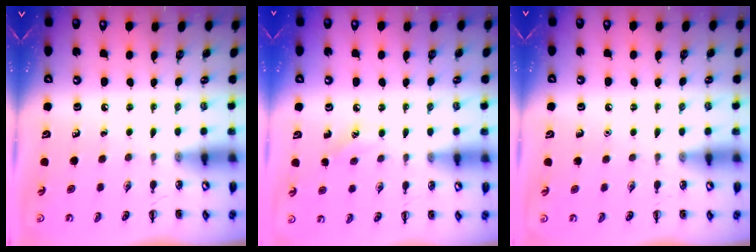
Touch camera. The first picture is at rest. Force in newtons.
{"total": 6.6, "press": 6.4, "slide": 1.8}
{"total": 1.5, "press": 1.5, "slide": 0.1}